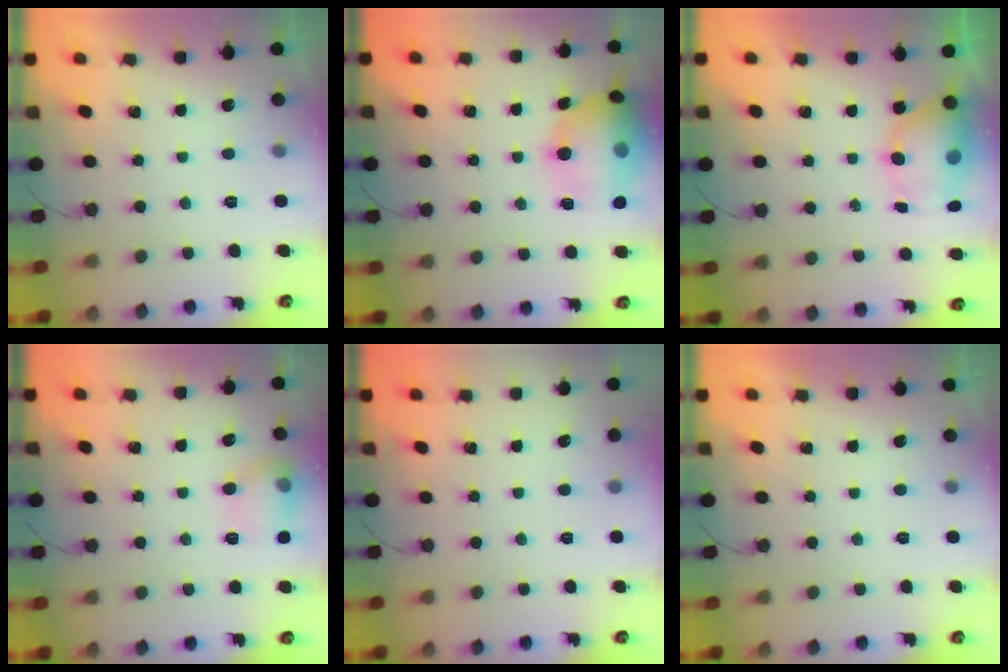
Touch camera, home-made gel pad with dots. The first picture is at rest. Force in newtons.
{"total": 16.5, "press": 16.2, "slide": 3.3}
{"total": 8.7, "press": 8.6, "slide": 0.4}
{"total": 10.0, "press": 10.0, "slide": 0.7}
{"total": 0.0}
{"total": 0.0}